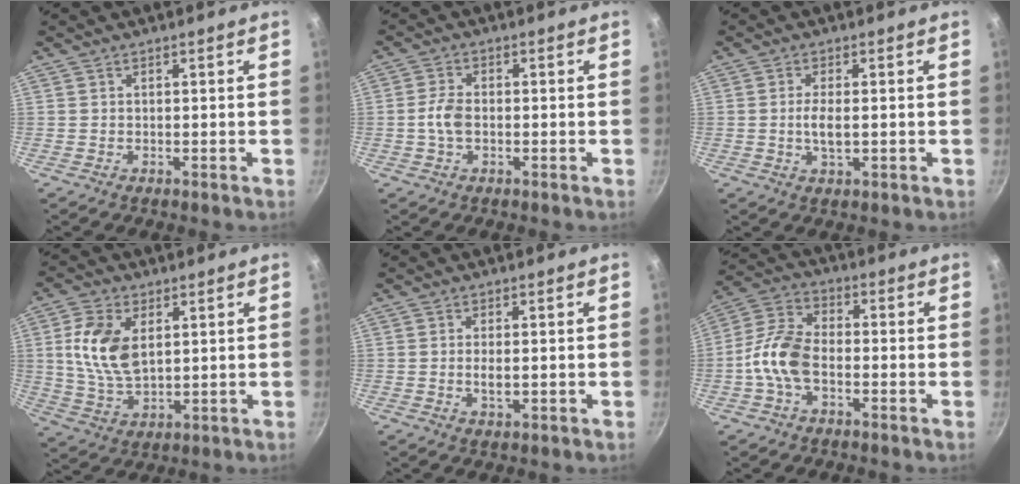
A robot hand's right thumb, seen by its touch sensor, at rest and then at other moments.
{"total": 4.1, "force": [-0.7, 2.5, 3.2], "torque": [-0.068, 0.014, -0.018]}
{"total": 3.9, "force": [-0.2, 1.4, 3.6], "torque": [-0.076, -0.002, -0.007]}
{"total": 11.4, "force": [2.8, 6.7, 8.8], "torque": [-0.166, -0.014, 0.058]}
{"total": 2.6, "force": [-0.1, 1.0, 2.4], "torque": [-0.048, -0.003, -0.002]}
{"total": 8.5, "force": [-1.9, 5.1, 6.5], "torque": [-0.124, 0.034, -0.048]}